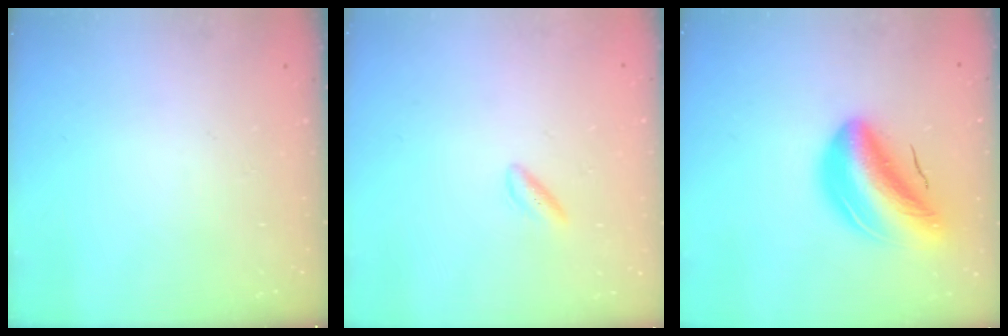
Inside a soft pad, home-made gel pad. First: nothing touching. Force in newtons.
{"total": 2.5, "press": 2.1, "slide": 1.2}
{"total": 12.8, "press": 12.3, "slide": 3.4}